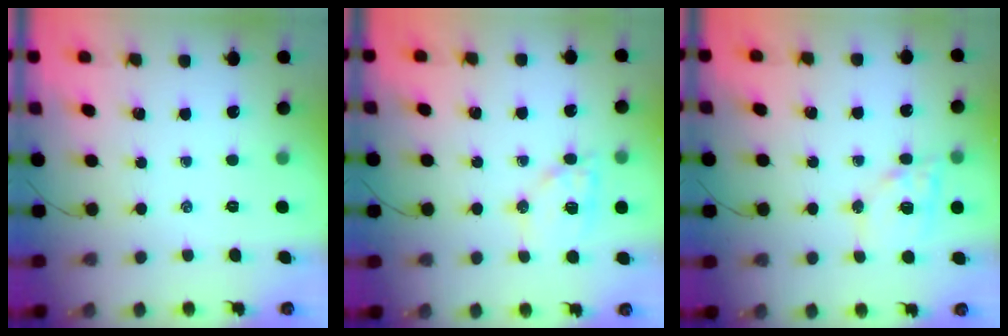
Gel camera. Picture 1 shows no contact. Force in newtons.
{"total": 12.9, "press": 12.8, "slide": 1.8}
{"total": 12.4, "press": 12.2, "slide": 2.1}